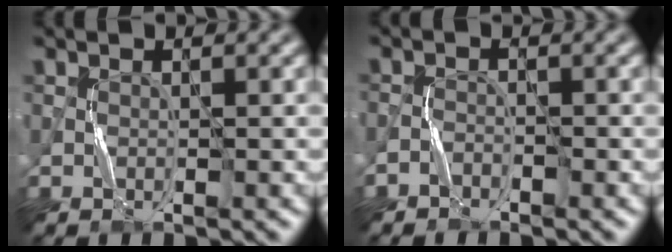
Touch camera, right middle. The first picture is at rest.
{"total": 1.1, "force": [-1.0, 0.4, 0.1], "torque": [0.000, 0.006, -0.022]}